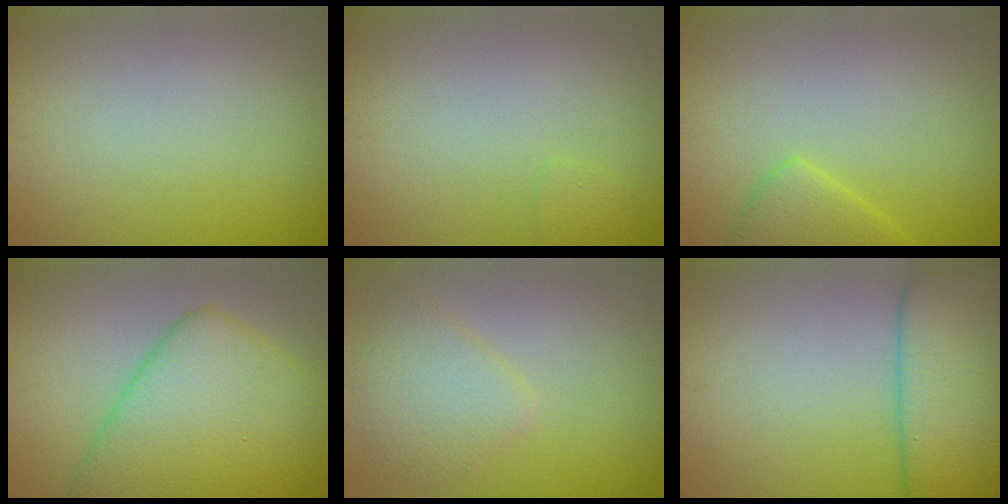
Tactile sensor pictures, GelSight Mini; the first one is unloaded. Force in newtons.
{"total": 0.7, "press": 0.7, "slide": 0.1}
{"total": 3.1, "press": 3.1, "slide": 0.1}
{"total": 11.1, "press": 11.1, "slide": 0.3}
{"total": 3.0, "press": 3.0, "slide": 0.2}
{"total": 9.1, "press": 9.1, "slide": 0.7}